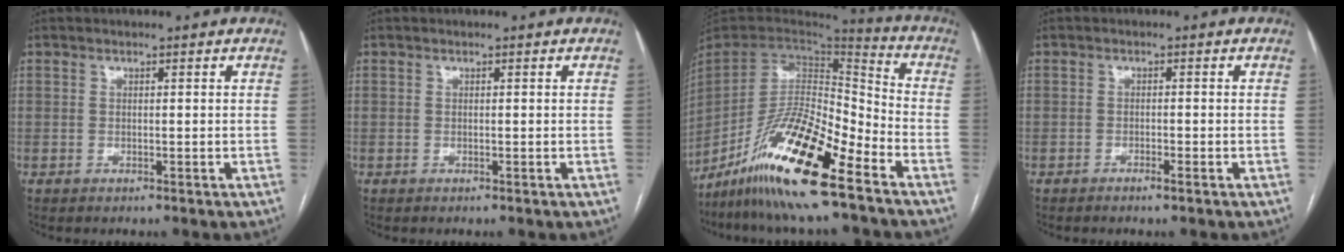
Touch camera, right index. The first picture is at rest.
{"total": 0.0}
{"total": 18.7, "force": [-12.1, 2.6, 14.1], "torque": [-0.290, -0.020, -0.224]}
{"total": 1.3, "force": [-0.9, 0.0, 0.9], "torque": [-0.018, 0.000, -0.016]}